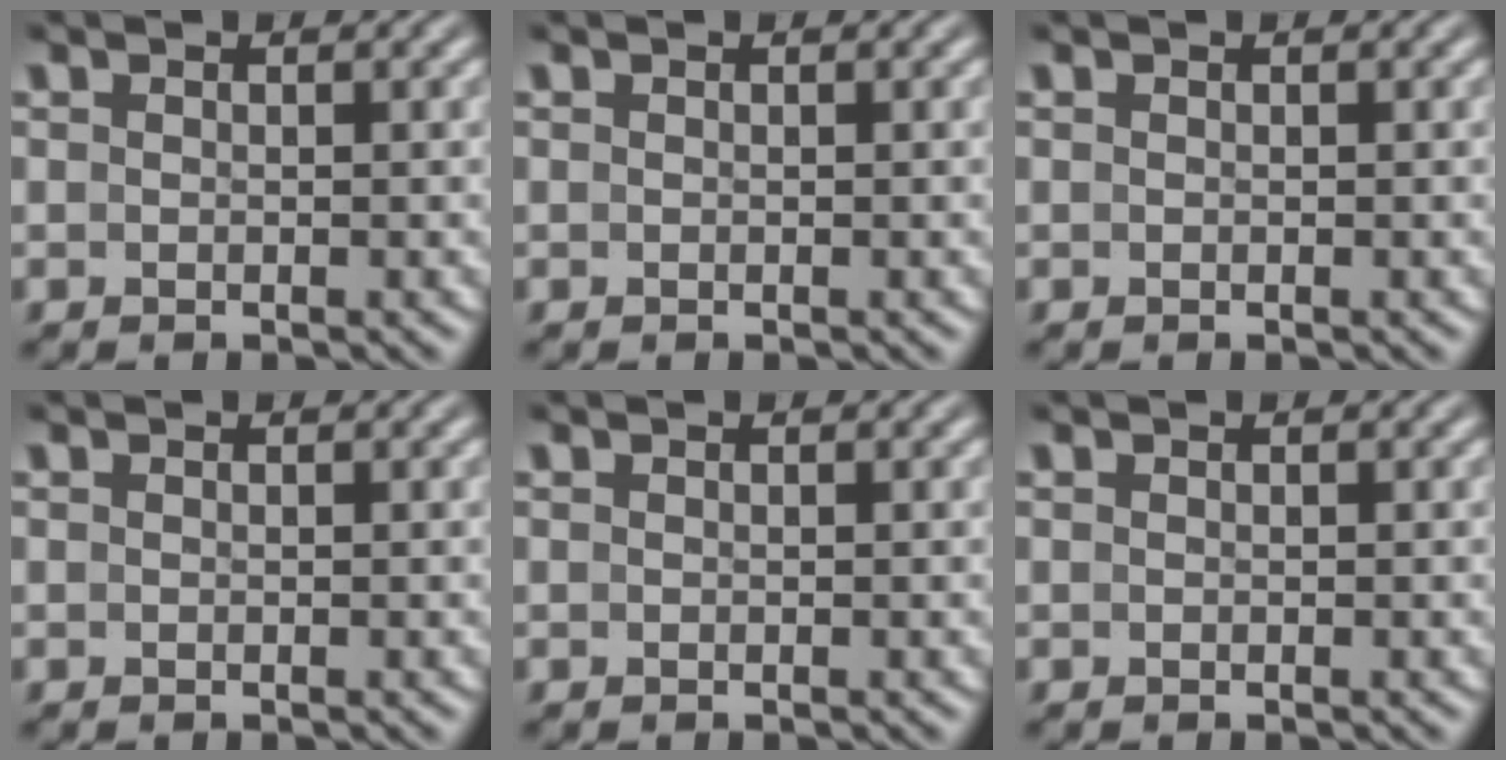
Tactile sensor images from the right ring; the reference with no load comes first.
{"total": 0.0}
{"total": 0.0}
{"total": 0.0}
{"total": 0.0}
{"total": 0.0}